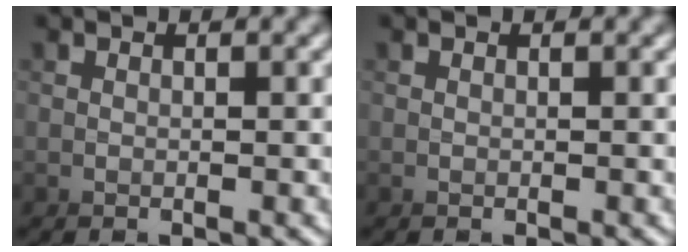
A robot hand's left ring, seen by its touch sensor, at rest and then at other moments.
{"total": 0.0}